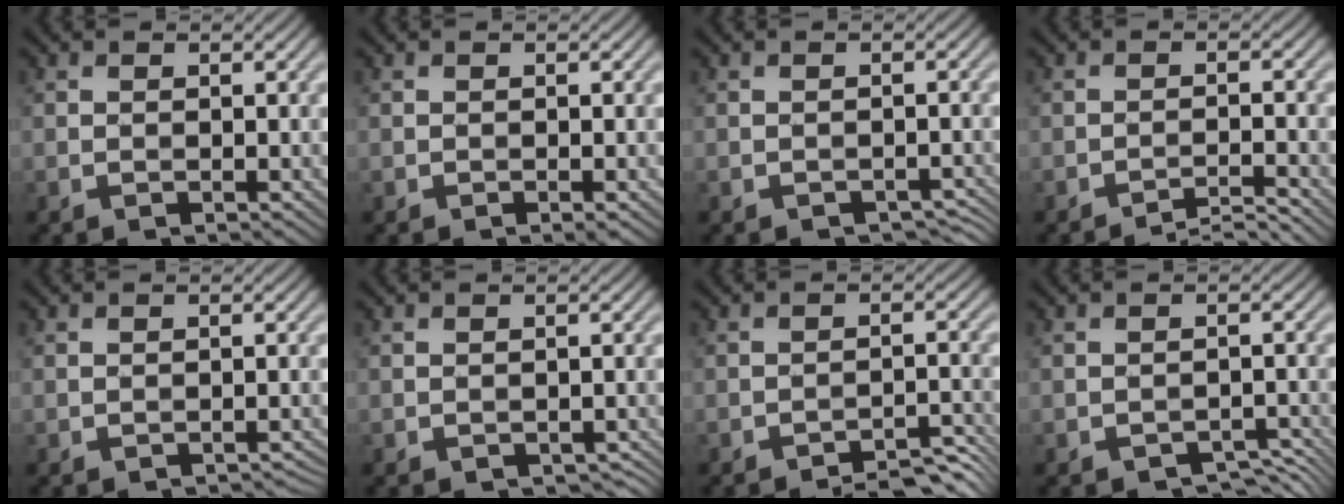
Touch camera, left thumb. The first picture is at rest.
{"total": 0.0}
{"total": 1.1, "force": [-1.0, 0.3, 0.3], "torque": [-0.007, -0.005, -0.015]}
{"total": 2.8, "force": [-2.7, -0.5, 0.6], "torque": [0.000, 0.011, -0.059]}
{"total": 0.8, "force": [-0.7, -0.2, -0.2], "torque": [0.006, 0.000, -0.013]}
{"total": 0.8, "force": [-0.7, 0.3, 0.1], "torque": [-0.003, -0.002, -0.012]}
{"total": 3.5, "force": [-3.4, -0.1, 0.8], "torque": [-0.005, 0.011, -0.054]}
{"total": 2.4, "force": [-2.3, 0.8, 0.6], "torque": [-0.014, 0.000, -0.029]}